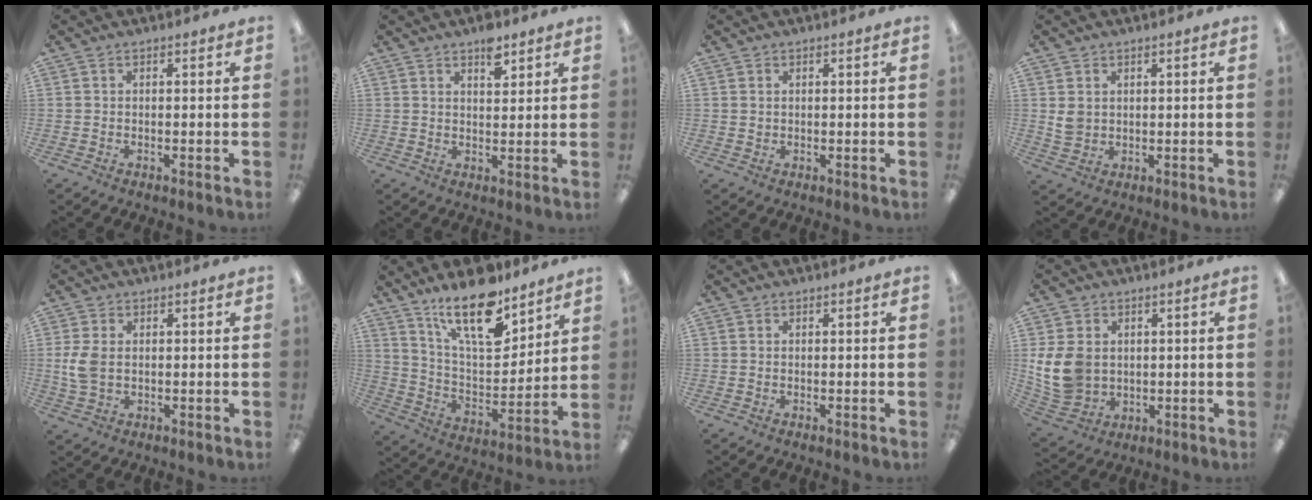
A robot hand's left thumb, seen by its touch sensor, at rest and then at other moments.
{"total": 5.0, "force": [3.6, 2.3, 2.6], "torque": [-0.026, -0.020, 0.059]}
{"total": 0.8, "force": [0.4, 0.6, 0.0], "torque": [-0.002, 0.002, 0.008]}
{"total": 3.5, "force": [1.3, 2.9, 1.4], "torque": [-0.021, -0.001, 0.025]}
{"total": 5.8, "force": [0.3, 4.0, 4.2], "torque": [-0.097, -0.003, 0.000]}
{"total": 18.9, "force": [13.3, 7.1, 11.4], "torque": [-0.193, -0.076, 0.227]}
{"total": 0.0}
{"total": 11.7, "force": [1.3, 9.5, 6.8], "torque": [-0.160, 0.004, 0.027]}